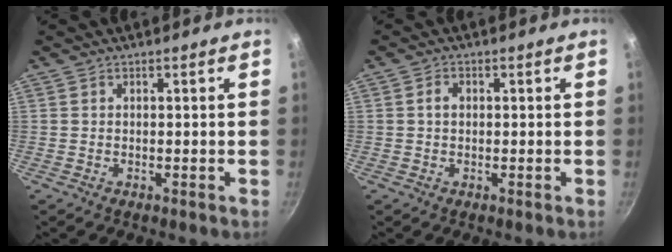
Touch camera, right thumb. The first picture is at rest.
{"total": 1.8, "force": [0.1, 1.4, 1.2], "torque": [-0.016, 0.006, 0.002]}